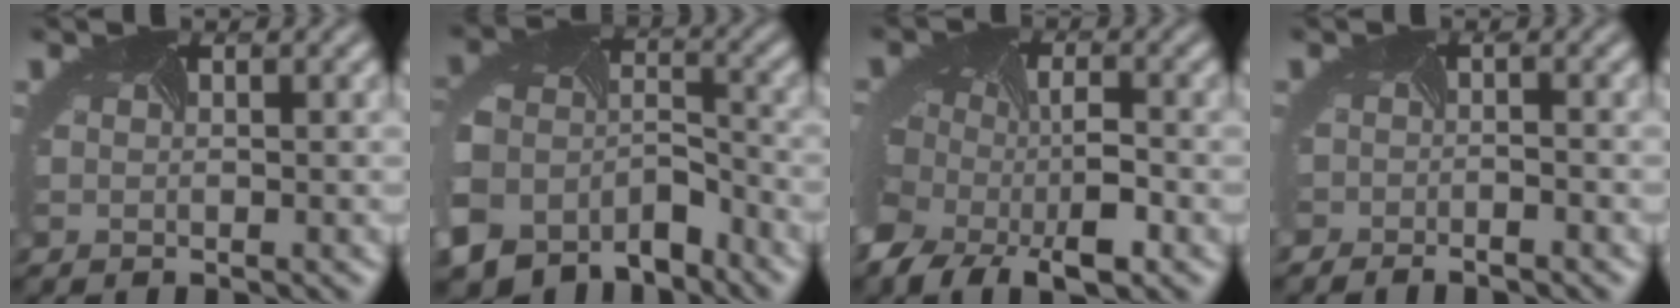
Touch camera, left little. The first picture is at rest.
{"total": 11.8, "force": [-8.8, 7.0, 3.4], "torque": [-0.086, -0.032, -0.125]}
{"total": 9.7, "force": [-4.2, 5.9, 6.4], "torque": [-0.115, -0.031, -0.056]}
{"total": 1.8, "force": [-1.7, 0.1, 0.4], "torque": [-0.009, -0.020, -0.026]}